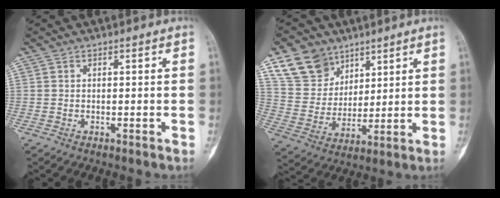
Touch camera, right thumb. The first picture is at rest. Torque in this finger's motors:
{"motor_torque": [-0.43, 2.01, 0.10, 0.07, -0.05]}